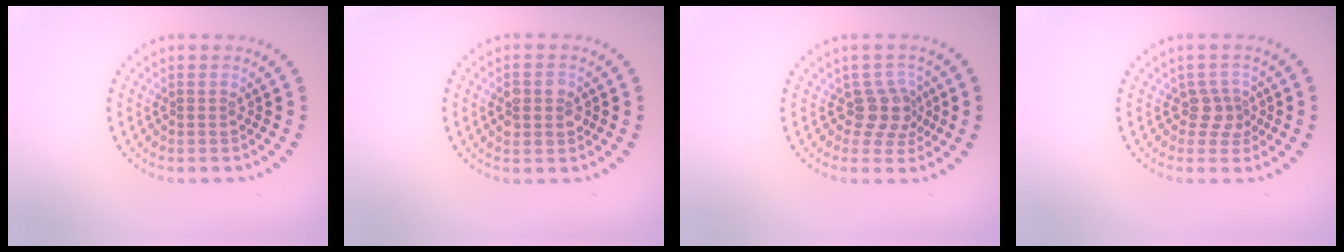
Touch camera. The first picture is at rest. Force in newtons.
{"total": 2.7, "press": 2.7, "slide": 0.2}
{"total": 2.6, "press": 2.0, "slide": 1.7}
{"total": 2.0, "press": 1.6, "slide": 1.2}